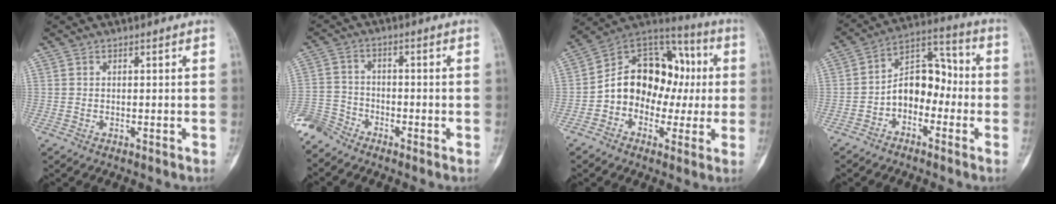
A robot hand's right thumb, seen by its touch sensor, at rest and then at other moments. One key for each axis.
{"total": 5.8, "fx": -5.4, "fy": 2.0, "fz": 0.5, "tx": -0.018, "ty": 0.014, "tz": -0.118}
{"total": 16.9, "fx": -0.7, "fy": 13.1, "fz": 10.7, "tx": -0.117, "ty": 0.055, "tz": -0.022}
{"total": 10.0, "fx": -2.6, "fy": 7.0, "fz": 6.6, "tx": -0.075, "ty": 0.051, "tz": -0.061}